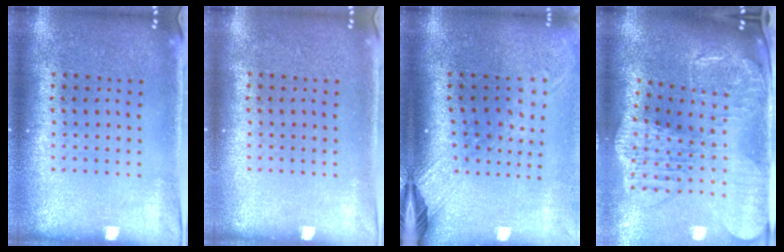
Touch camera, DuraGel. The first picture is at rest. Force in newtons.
{"total": 0.0}
{"total": 2.5, "press": 1.9, "slide": 1.7}
{"total": 3.4, "press": 2.7, "slide": 2.0}